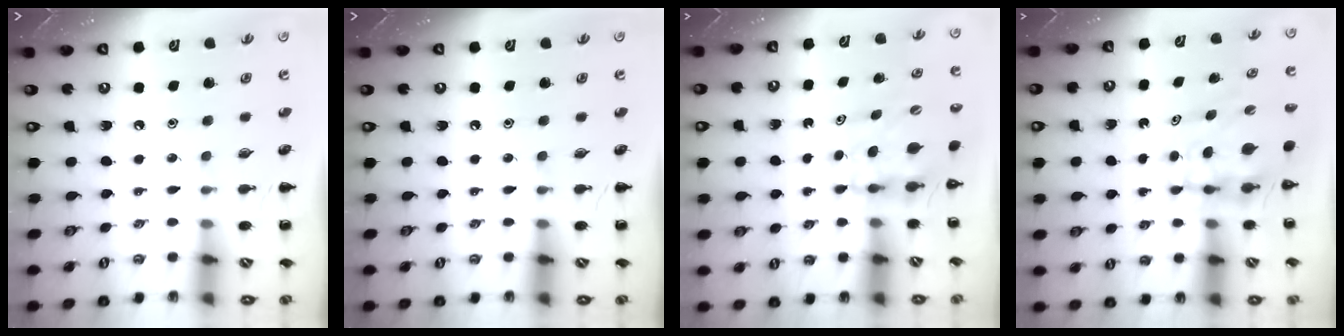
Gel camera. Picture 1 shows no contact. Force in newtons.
{"total": 0.0}
{"total": 4.9, "press": 4.9, "slide": 0.1}
{"total": 5.3, "press": 5.3, "slide": 0.7}